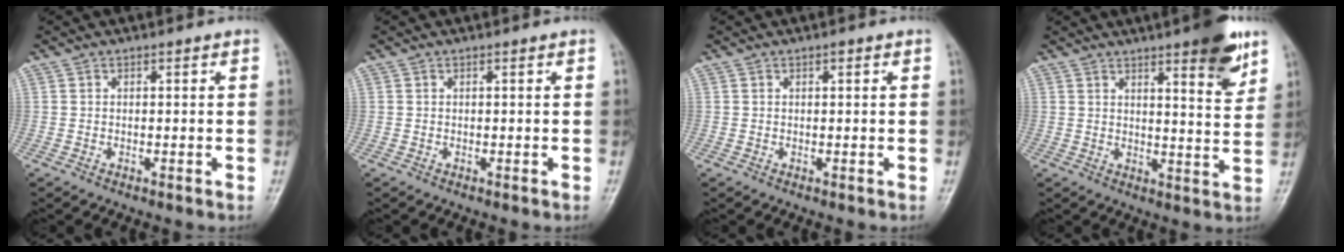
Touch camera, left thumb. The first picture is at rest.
{"total": 0.0}
{"total": 0.5, "force": [0.3, 0.3, 0.3], "torque": [0.000, 0.001, 0.001]}
{"total": 9.9, "force": [6.0, 2.0, 7.6], "torque": [-0.085, -0.035, 0.078]}